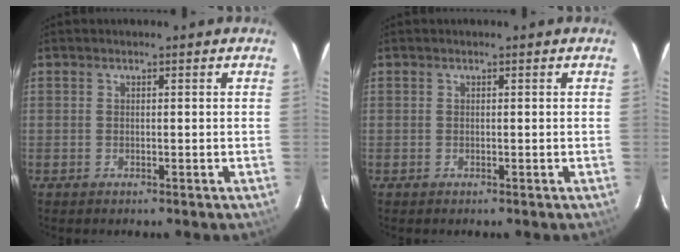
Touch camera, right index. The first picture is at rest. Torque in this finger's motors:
{"motor_torque": [0.12, 0.12, -0.02, 0.00]}